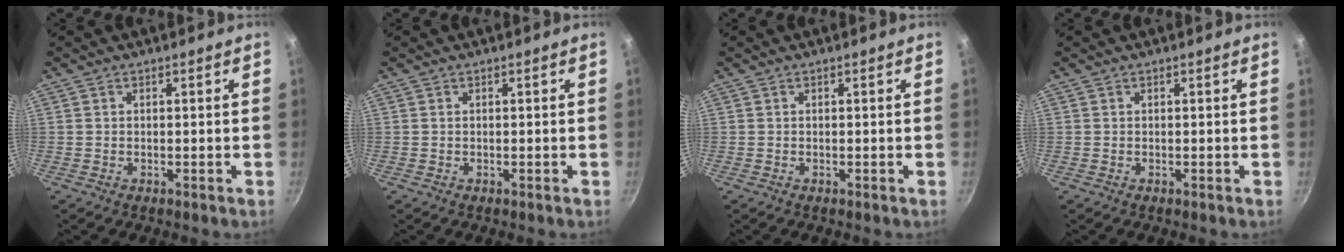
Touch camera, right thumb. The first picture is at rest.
{"total": 0.0}
{"total": 0.0}
{"total": 0.0}